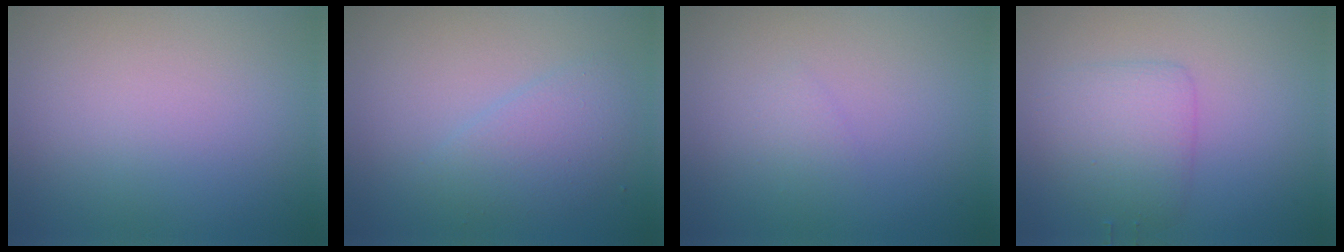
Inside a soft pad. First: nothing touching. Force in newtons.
{"total": 2.5, "press": 2.5, "slide": 0.1}
{"total": 0.7, "press": 0.7, "slide": 0.1}
{"total": 3.2, "press": 3.2, "slide": 0.1}